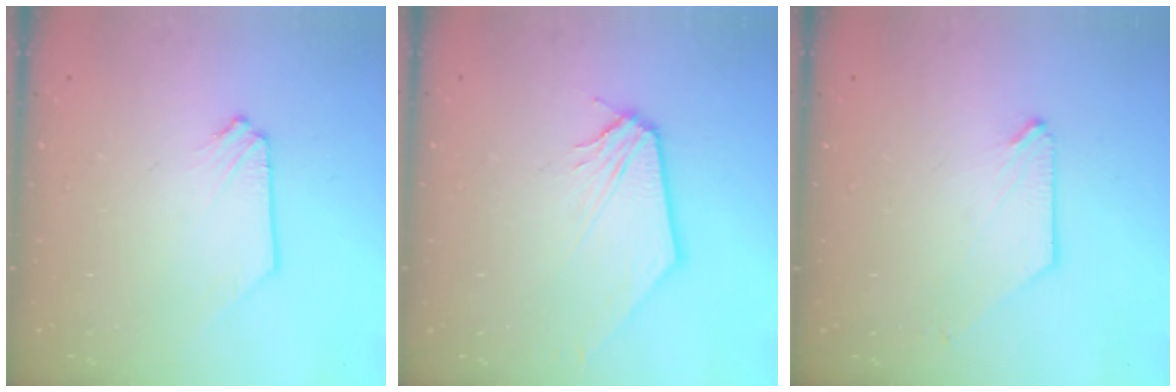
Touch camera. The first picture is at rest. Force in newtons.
{"total": 1.9, "press": 1.9, "slide": 0.2}
{"total": 0.7, "press": 0.7, "slide": 0.1}